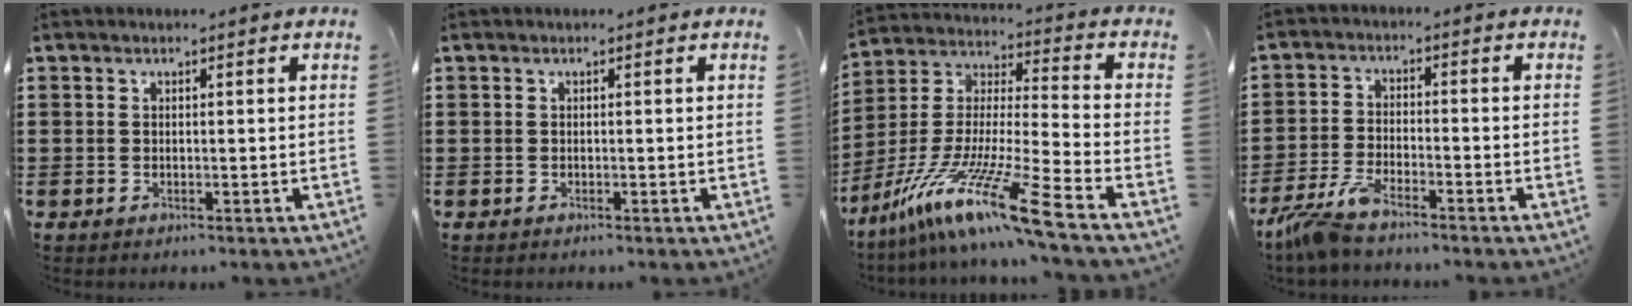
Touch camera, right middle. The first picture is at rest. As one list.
[{"total": 0.0}, {"total": 15.0, "force": [-10.9, -0.4, 10.2], "torque": [-0.214, -0.005, -0.214]}, {"total": 5.7, "force": [-4.7, 1.0, 3.1], "torque": [-0.084, -0.008, -0.097]}]